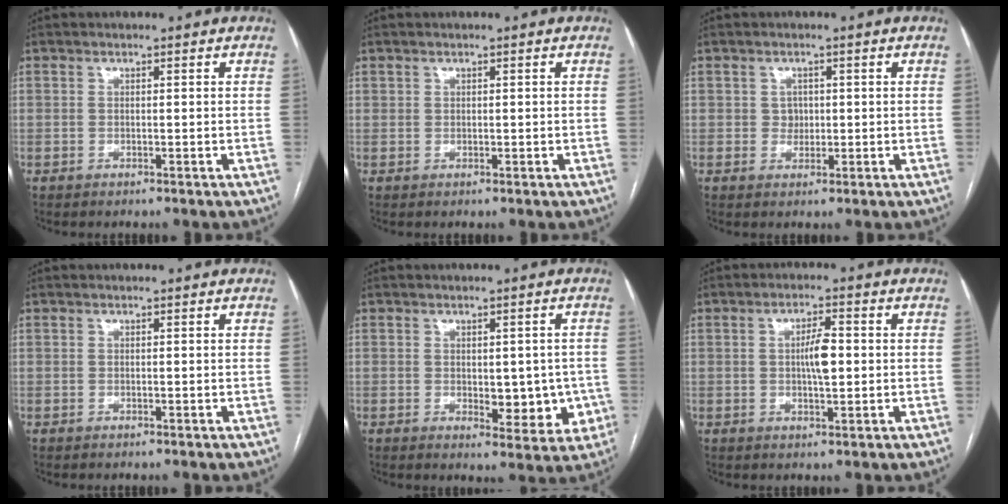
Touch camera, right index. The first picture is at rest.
{"total": 0.7, "force": [0.4, 0.5, 0.2], "torque": [0.001, -0.001, 0.007]}
{"total": 1.7, "force": [0.1, 1.5, 0.7], "torque": [-0.008, 0.002, 0.003]}
{"total": 0.0}
{"total": 7.5, "force": [-1.0, 3.9, 6.3], "torque": [-0.062, 0.004, -0.002]}
{"total": 4.6, "force": [0.1, 1.0, 4.5], "torque": [-0.079, 0.005, 0.002]}